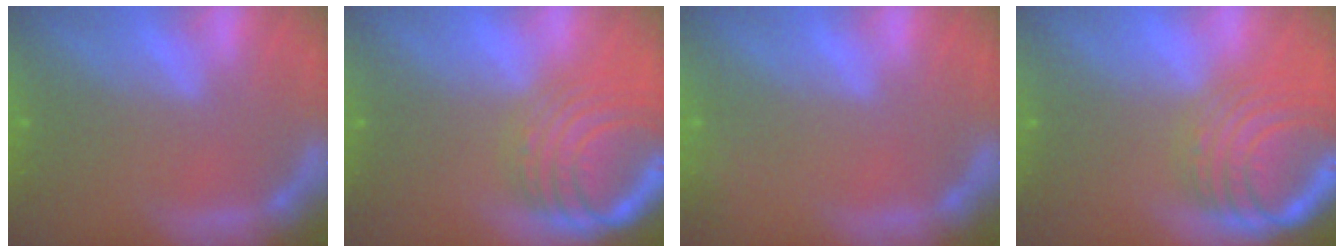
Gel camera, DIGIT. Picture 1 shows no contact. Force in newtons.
{"total": 10.0}
{"total": 1.4}
{"total": 10.0}